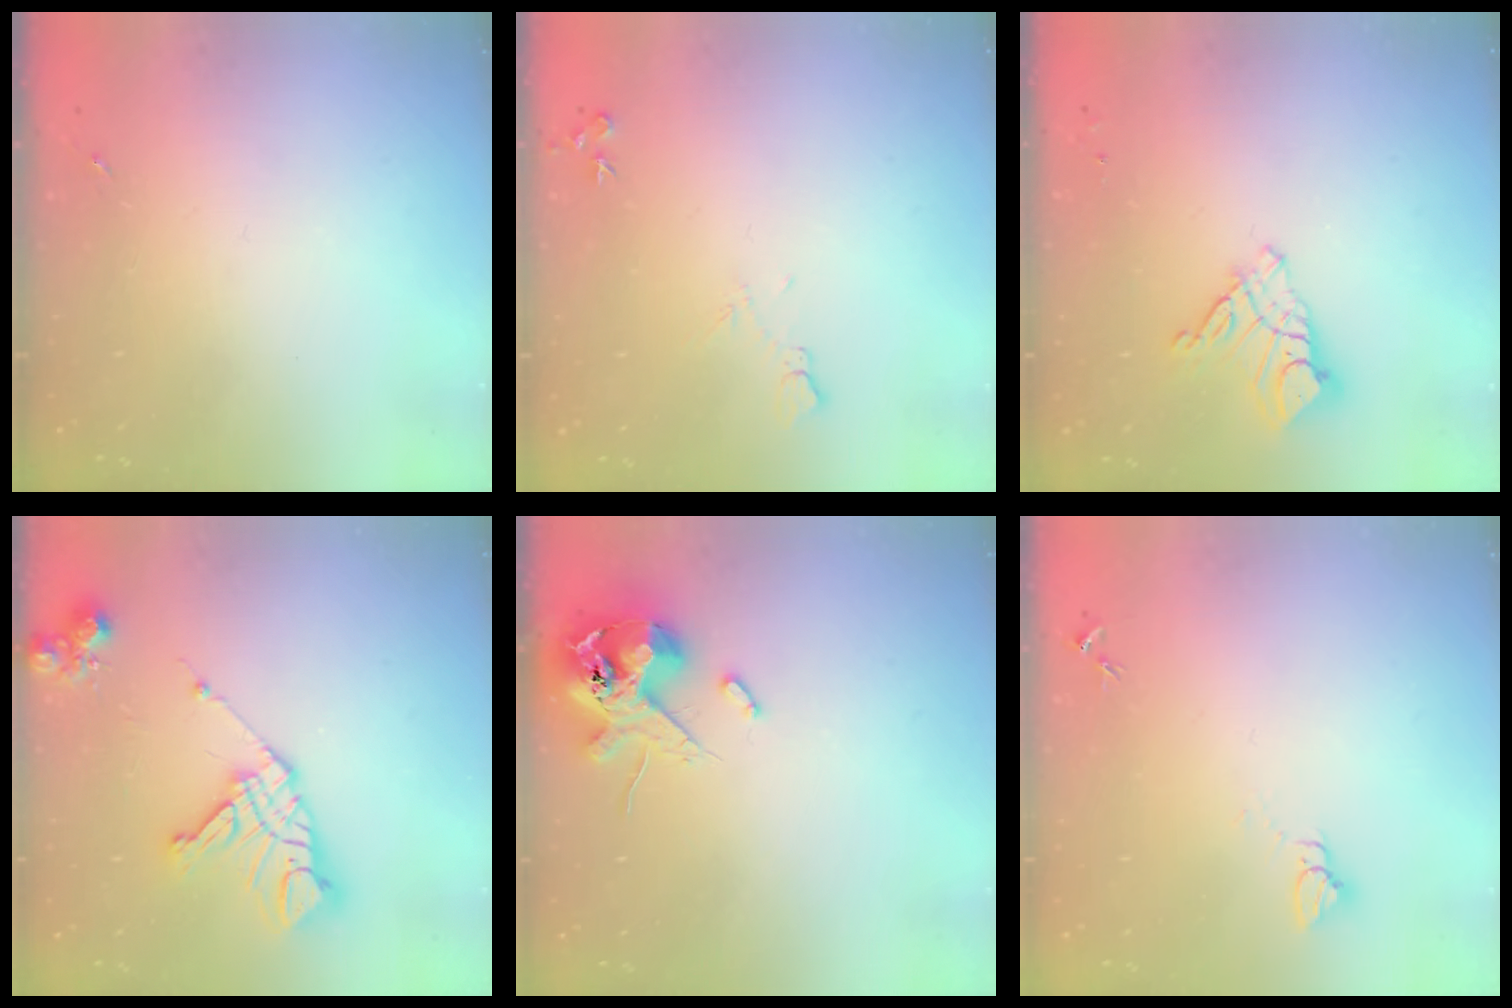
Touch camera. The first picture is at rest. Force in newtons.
{"total": 7.6, "press": 7.6, "slide": 0.8}
{"total": 9.7, "press": 9.7, "slide": 1.1}
{"total": 16.3, "press": 16.2, "slide": 1.8}
{"total": 13.1, "press": 12.9, "slide": 2.2}
{"total": 3.2, "press": 3.2, "slide": 0.1}